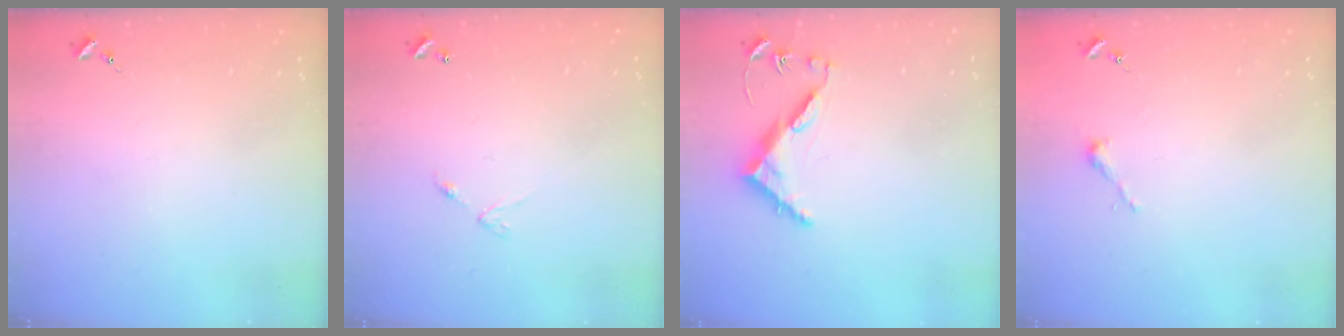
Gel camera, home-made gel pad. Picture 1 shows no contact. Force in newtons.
{"total": 5.9, "press": 5.9, "slide": 0.4}
{"total": 8.2, "press": 8.1, "slide": 0.6}
{"total": 2.5, "press": 2.5, "slide": 0.2}